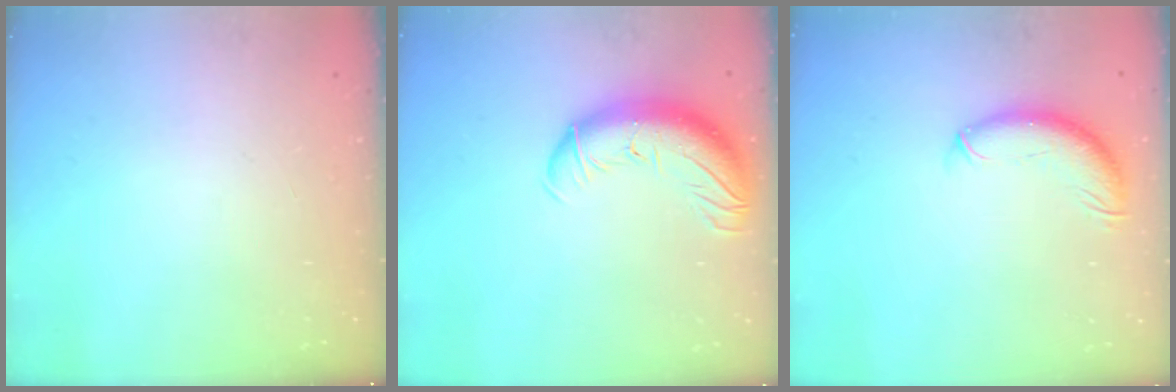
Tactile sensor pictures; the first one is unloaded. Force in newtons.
{"total": 14.6, "press": 14.1, "slide": 3.6}
{"total": 10.5, "press": 10.3, "slide": 2.0}